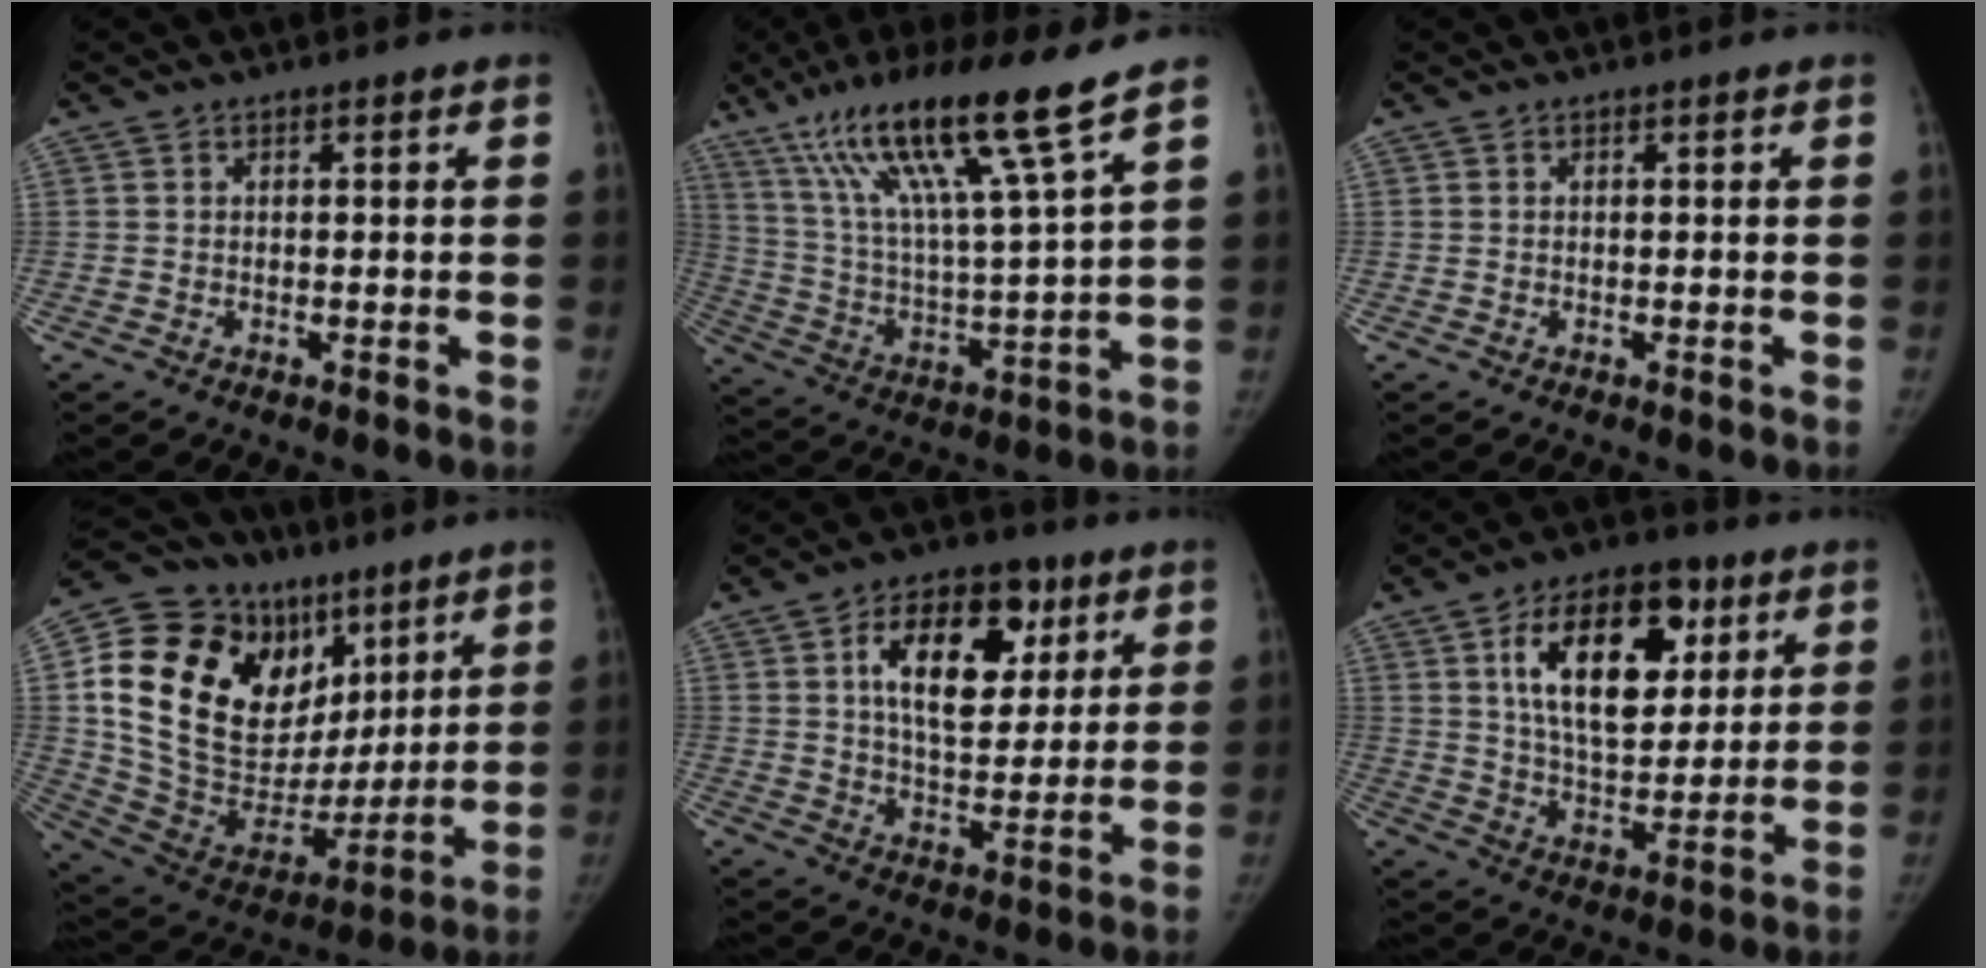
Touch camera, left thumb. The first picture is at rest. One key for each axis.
{"total": 18.5, "fx": 12.6, "fy": 0.0, "fz": 13.6, "tx": -0.227, "ty": -0.056, "tz": 0.228}
{"total": 0.0}
{"total": 30.7, "fx": 11.9, "fy": 20.3, "fz": 19.7, "tx": -0.324, "ty": 0.011, "tz": 0.222}
{"total": 15.6, "fx": 5.9, "fy": 9.2, "fz": 11.2, "tx": -0.134, "ty": -0.012, "tz": 0.096}
{"total": 18.7, "fx": 7.0, "fy": 10.6, "fz": 13.8, "tx": -0.174, "ty": -0.021, "tz": 0.117}